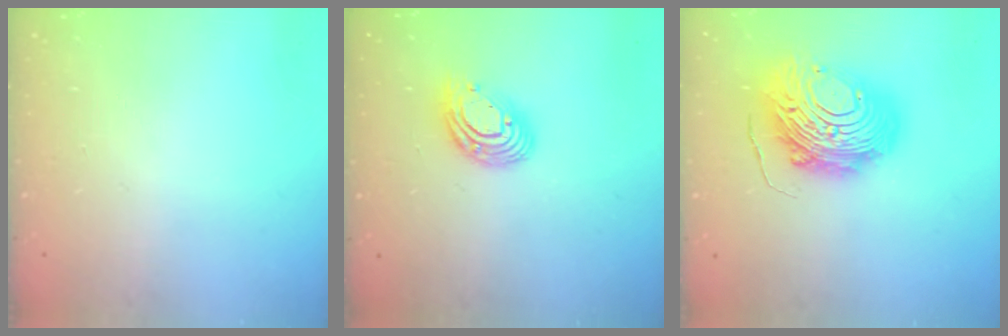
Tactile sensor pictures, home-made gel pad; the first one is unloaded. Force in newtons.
{"total": 12.1, "press": 12.0, "slide": 1.2}
{"total": 17.9, "press": 17.9, "slide": 1.5}